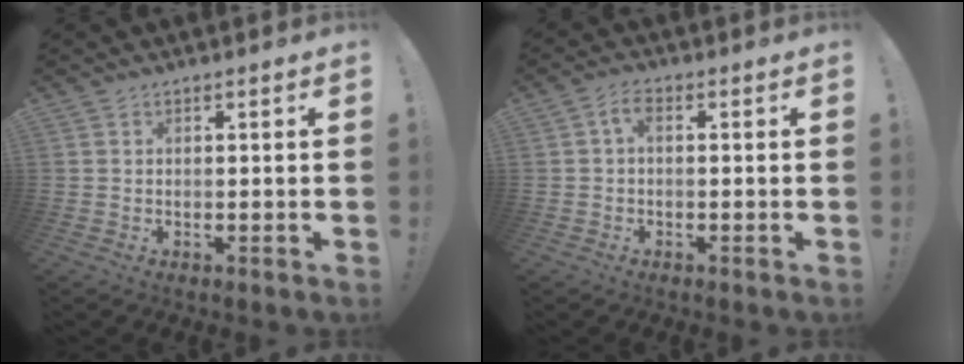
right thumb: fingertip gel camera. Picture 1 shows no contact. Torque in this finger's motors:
{"motor_torque": [-0.17, 0.17, 0.22, 0.02, 0.00]}